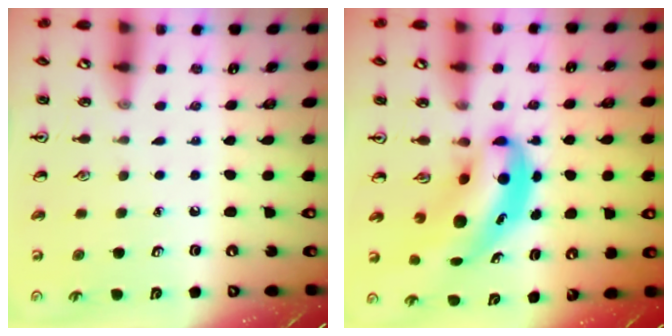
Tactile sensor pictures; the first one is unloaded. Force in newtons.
{"total": 6.6, "press": 6.4, "slide": 1.6}